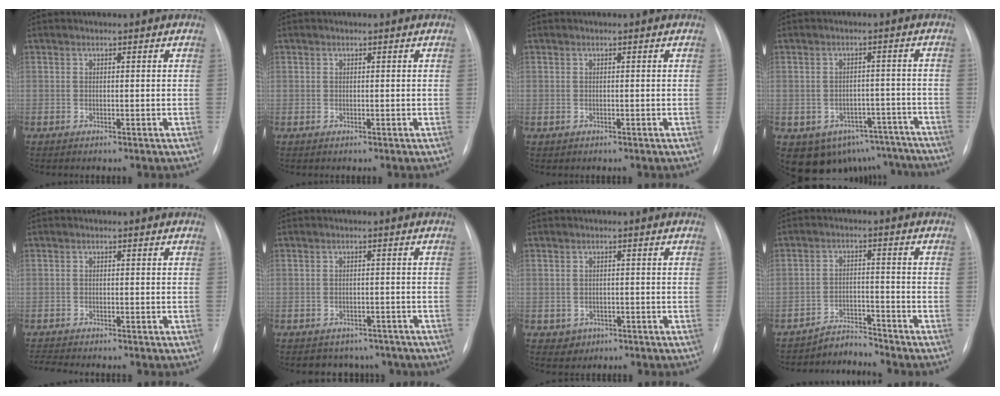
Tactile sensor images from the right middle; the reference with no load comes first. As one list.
[{"total": 0.6, "force": [0.0, 0.5, -0.1], "torque": [0.006, 0.004, -0.003]}, {"total": 0.0}, {"total": 12.8, "force": [-9.6, 8.0, 2.8], "torque": [-0.026, 0.031, -0.102]}, {"total": 3.2, "force": [-3.1, -0.2, 0.9], "torque": [-0.021, -0.011, -0.047]}, {"total": 6.5, "force": [-5.3, 3.7, 0.5], "torque": [0.004, 0.012, -0.056]}, {"total": 2.1, "force": [-1.0, 1.9, 0.2], "torque": [-0.005, 0.005, -0.007]}, {"total": 3.9, "force": [-3.7, -0.3, -1.2], "torque": [0.020, -0.006, -0.058]}]